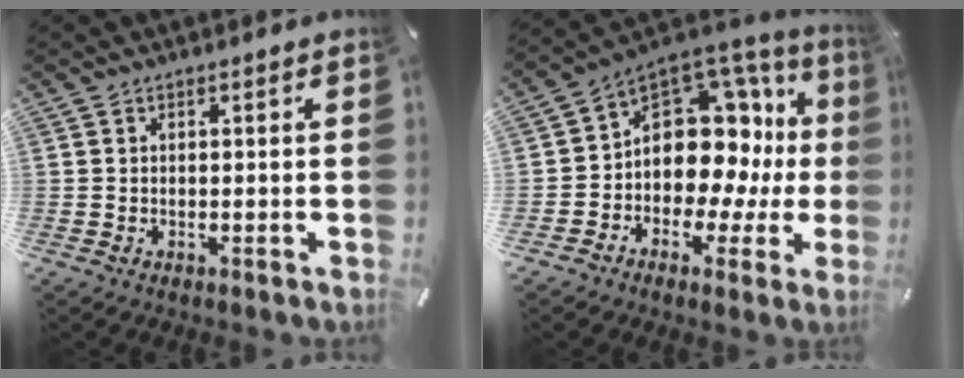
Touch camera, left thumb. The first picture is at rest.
{"total": 13.1, "force": [2.3, 10.2, 7.9], "torque": [-0.121, -0.041, 0.039]}